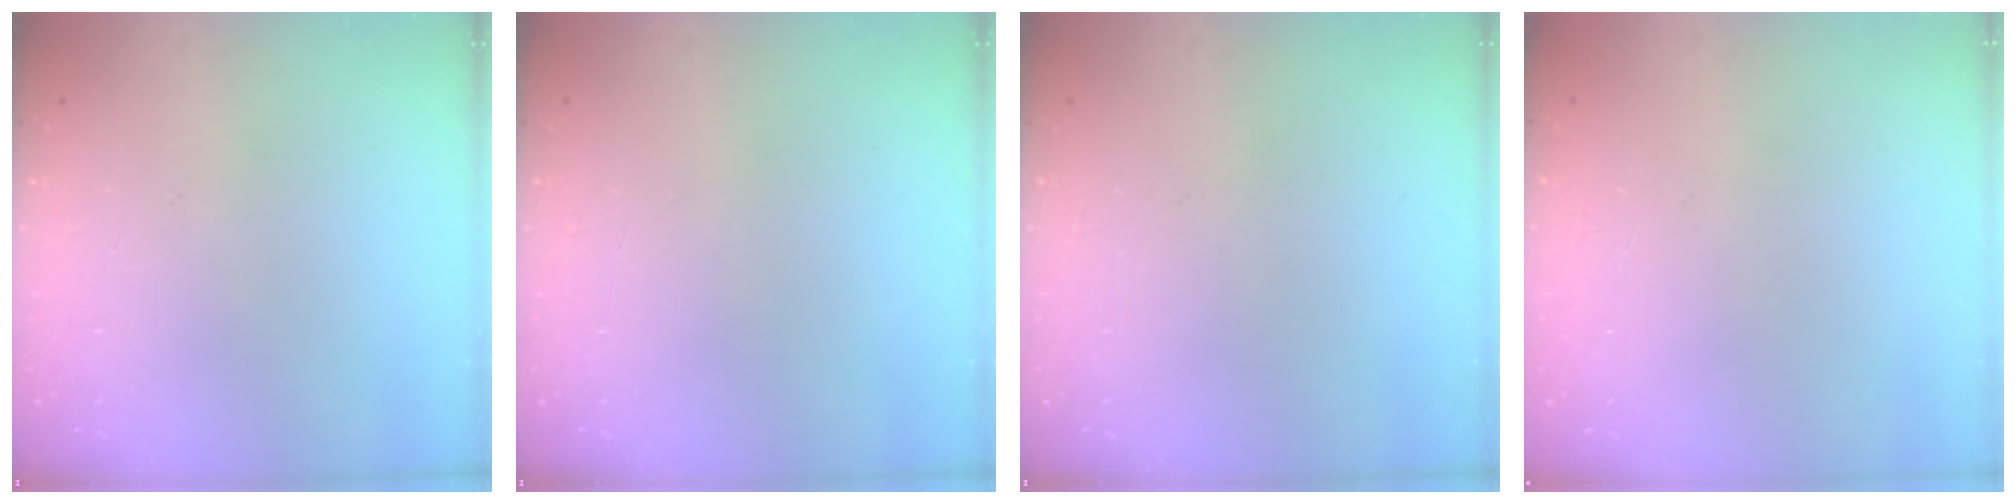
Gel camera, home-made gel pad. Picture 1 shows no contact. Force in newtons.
{"total": 0.0}
{"total": 0.0}
{"total": 0.0}